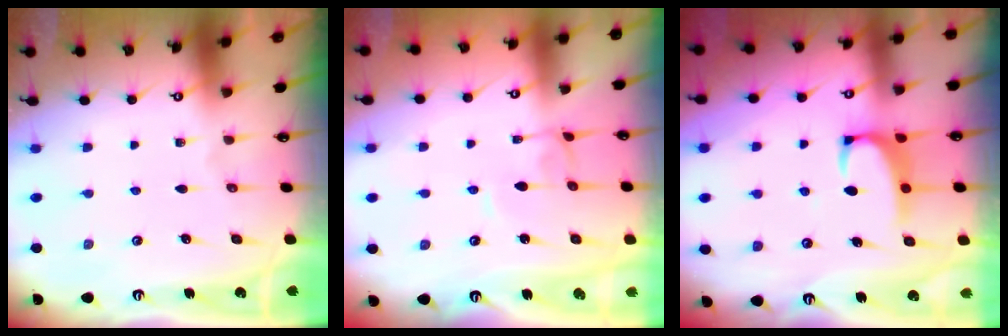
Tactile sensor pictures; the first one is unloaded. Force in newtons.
{"total": 2.1, "press": 2.1, "slide": 0.1}
{"total": 2.5, "press": 2.4, "slide": 0.7}